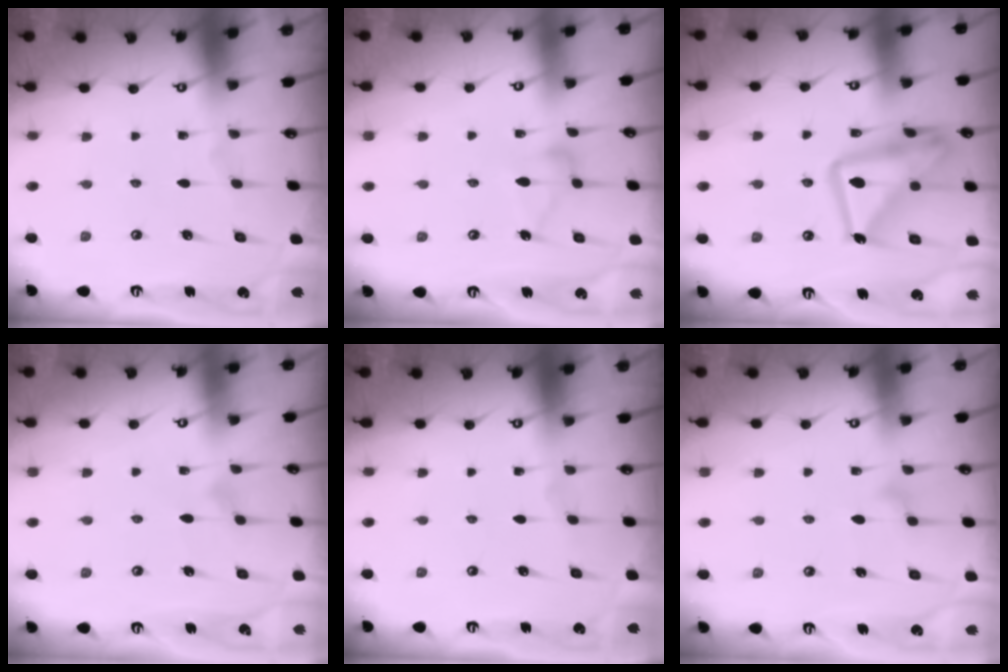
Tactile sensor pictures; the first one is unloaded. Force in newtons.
{"total": 7.9, "press": 7.9, "slide": 0.5}
{"total": 18.9, "press": 18.8, "slide": 1.5}
{"total": 8.5, "press": 8.5, "slide": 0.4}
{"total": 0.0}
{"total": 9.5, "press": 9.5, "slide": 0.6}